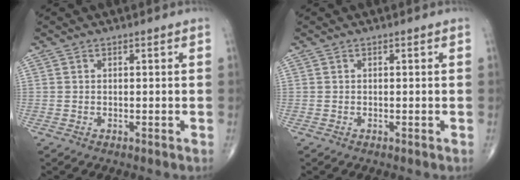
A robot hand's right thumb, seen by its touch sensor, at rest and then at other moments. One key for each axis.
{"total": 0.0}